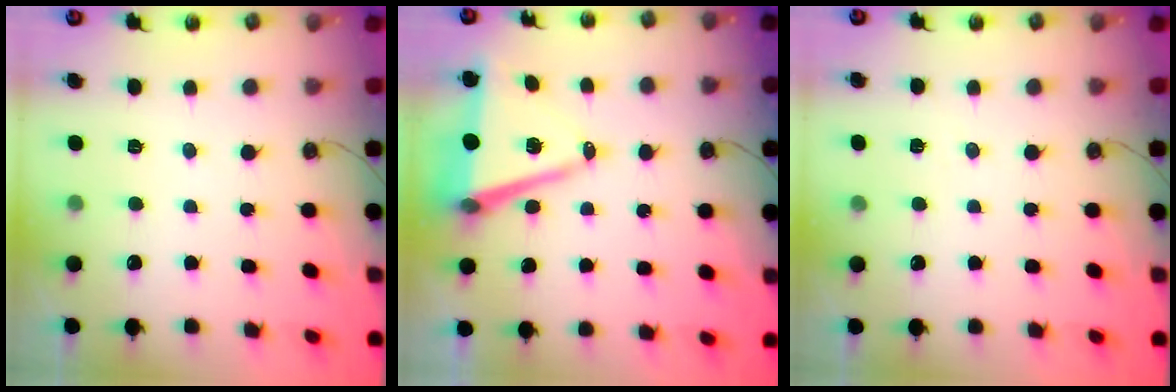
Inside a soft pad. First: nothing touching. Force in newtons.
{"total": 10.9, "press": 10.2, "slide": 4.0}
{"total": 2.4, "press": 2.2, "slide": 1.1}